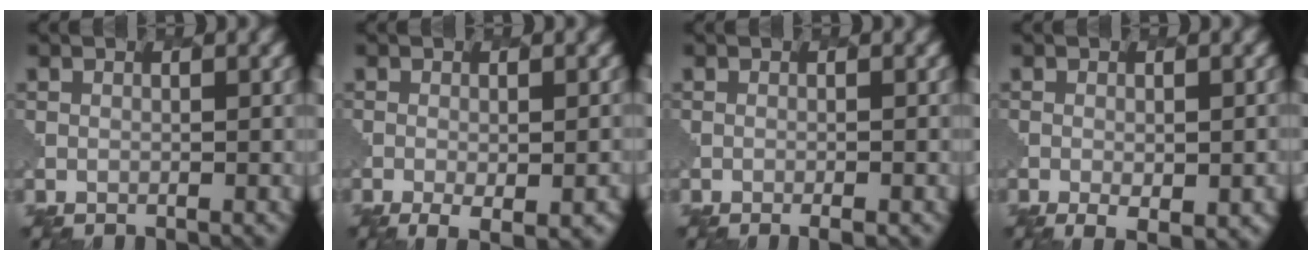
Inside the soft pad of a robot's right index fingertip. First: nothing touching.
{"total": 4.6, "force": [-2.1, 1.5, 3.9], "torque": [-0.055, -0.009, -0.020]}
{"total": 1.4, "force": [-0.7, 0.5, 1.1], "torque": [-0.005, 0.002, -0.008]}
{"total": 4.1, "force": [-1.6, 1.5, 3.4], "torque": [-0.047, -0.010, -0.013]}